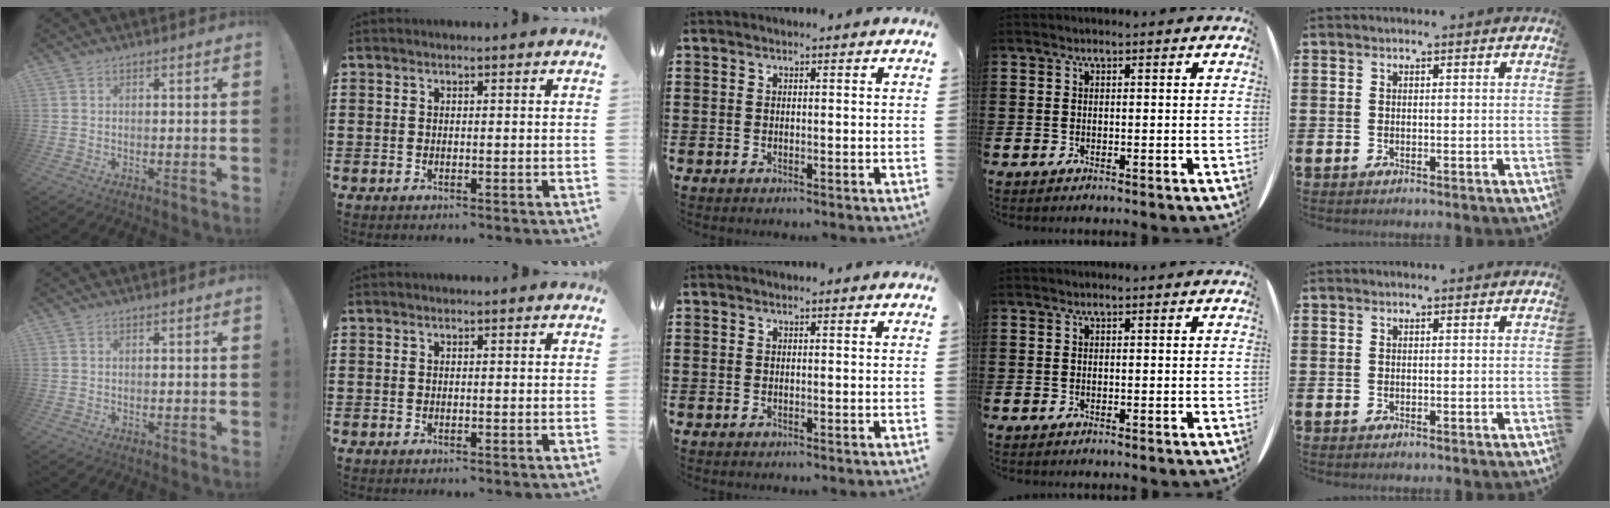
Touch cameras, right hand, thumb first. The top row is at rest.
{}